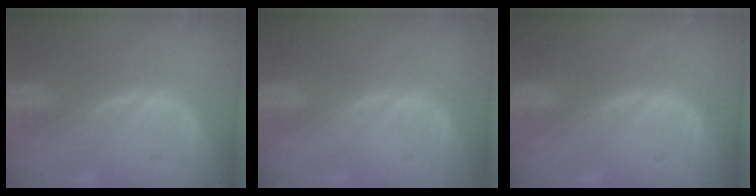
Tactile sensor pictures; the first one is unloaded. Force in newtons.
{"total": 0.0}
{"total": 0.0}